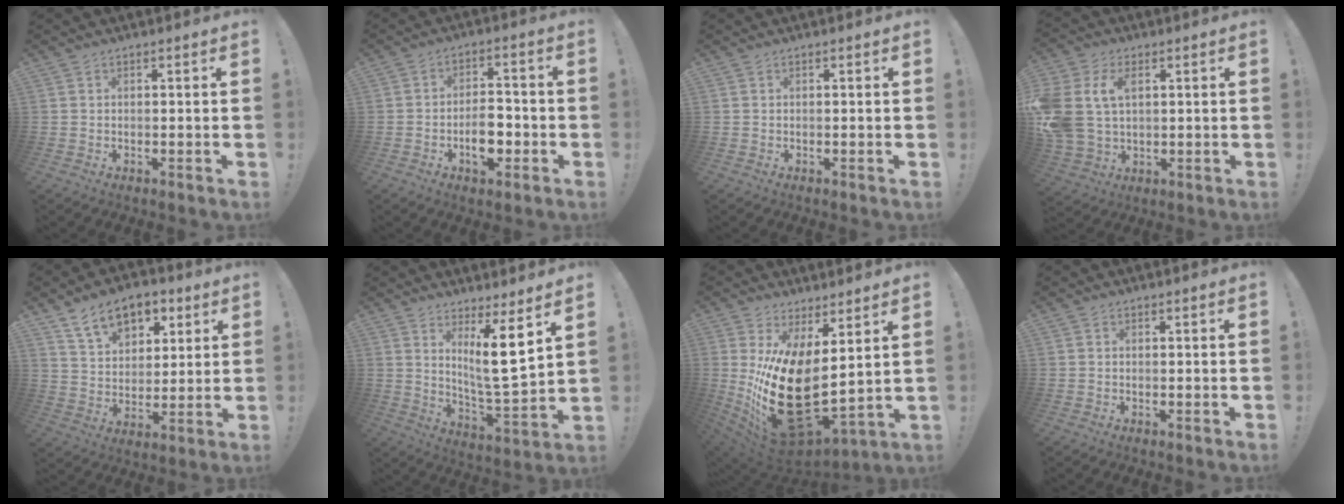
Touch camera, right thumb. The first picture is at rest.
{"total": 8.8, "force": [-3.3, 5.1, 6.3], "torque": [-0.101, 0.016, -0.055]}
{"total": 0.0}
{"total": 13.0, "force": [3.8, 9.4, 8.1], "torque": [-0.176, -0.009, 0.073]}
{"total": 13.6, "force": [7.7, 8.8, 6.9], "torque": [-0.095, -0.041, 0.142]}
{"total": 12.4, "force": [5.8, 1.5, 10.8], "torque": [-0.166, -0.047, 0.089]}
{"total": 21.8, "force": [1.5, 10.8, 18.8], "torque": [-0.345, -0.051, 0.054]}
{"total": 0.0}